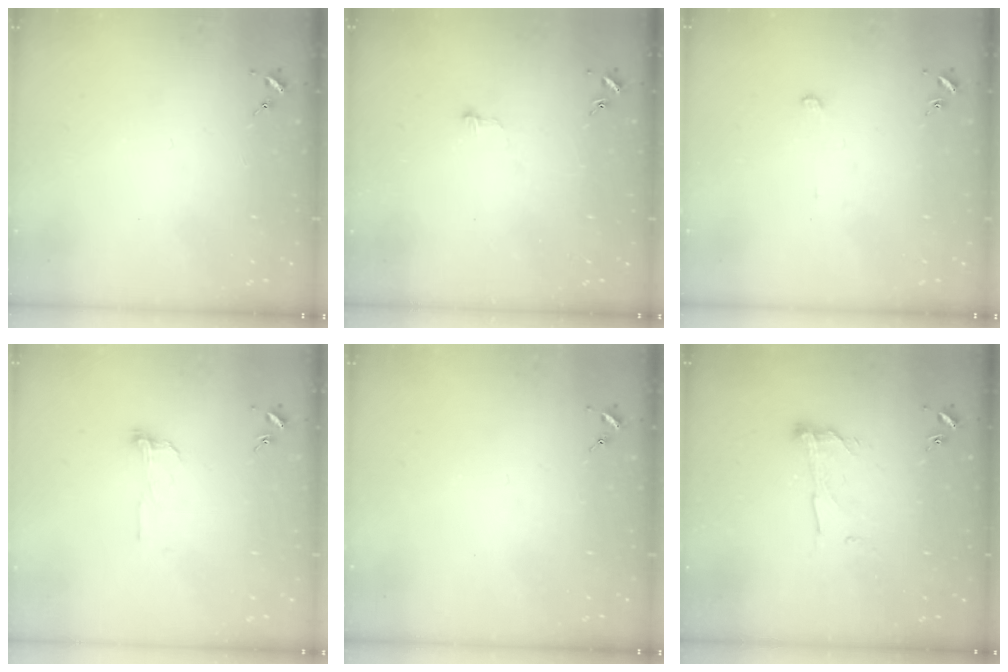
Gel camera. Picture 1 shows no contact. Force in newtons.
{"total": 2.6, "press": 2.6, "slide": 0.2}
{"total": 2.4, "press": 2.4, "slide": 0.2}
{"total": 6.0, "press": 6.0, "slide": 0.5}
{"total": 0.0}
{"total": 9.0, "press": 9.0, "slide": 0.4}